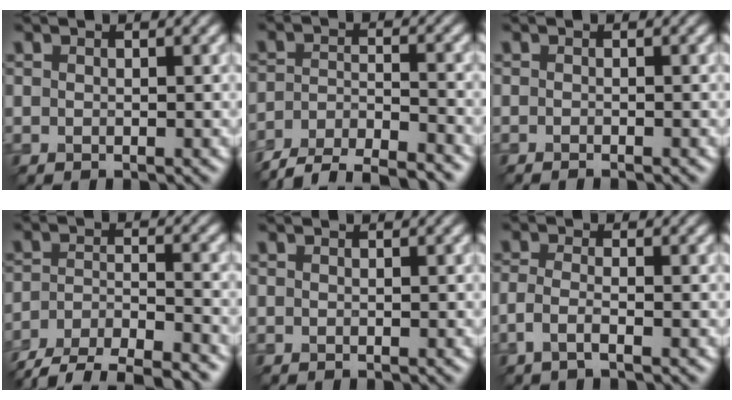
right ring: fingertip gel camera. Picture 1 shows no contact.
{"total": 6.9, "force": [-6.3, 1.4, 2.5], "torque": [-0.045, -0.007, -0.110]}
{"total": 0.8, "force": [-0.7, 0.1, 0.4], "torque": [-0.003, -0.005, -0.014]}
{"total": 7.3, "force": [-6.5, 1.8, 2.8], "torque": [-0.053, -0.014, -0.111]}
{"total": 0.0}
{"total": 1.8, "force": [-1.0, 0.6, 1.5], "torque": [-0.033, -0.001, -0.026]}